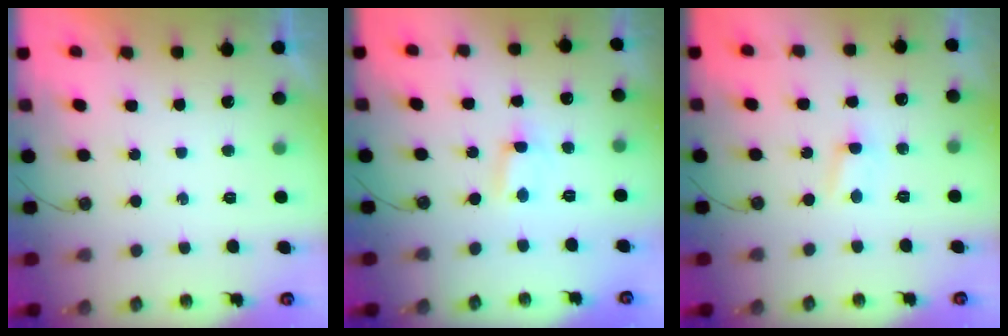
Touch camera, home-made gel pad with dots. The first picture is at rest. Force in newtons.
{"total": 0.6, "press": 0.4, "slide": 0.5}
{"total": 2.6, "press": 2.6, "slide": 0.4}